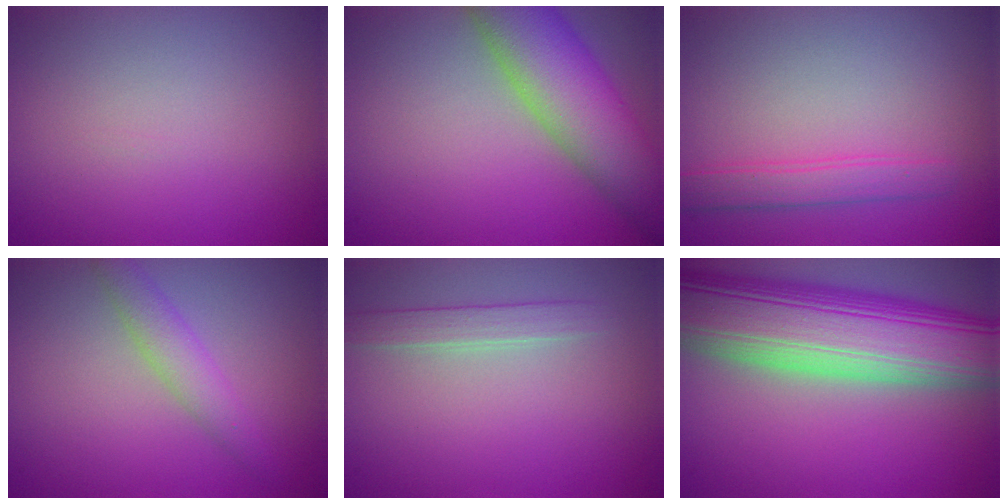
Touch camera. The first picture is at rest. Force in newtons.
{"total": 9.3, "press": 9.3, "slide": 0.6}
{"total": 2.3, "press": 2.3, "slide": 0.2}
{"total": 2.5, "press": 2.5, "slide": 0.1}
{"total": 1.8, "press": 1.8, "slide": 0.1}
{"total": 14.2, "press": 14.1, "slide": 1.0}